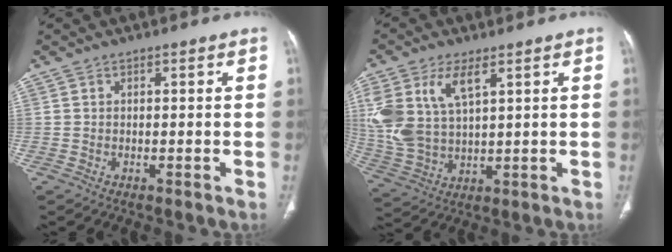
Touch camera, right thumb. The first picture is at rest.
{"total": 13.4, "force": [5.3, 6.9, 10.2], "torque": [-0.230, -0.008, 0.119]}